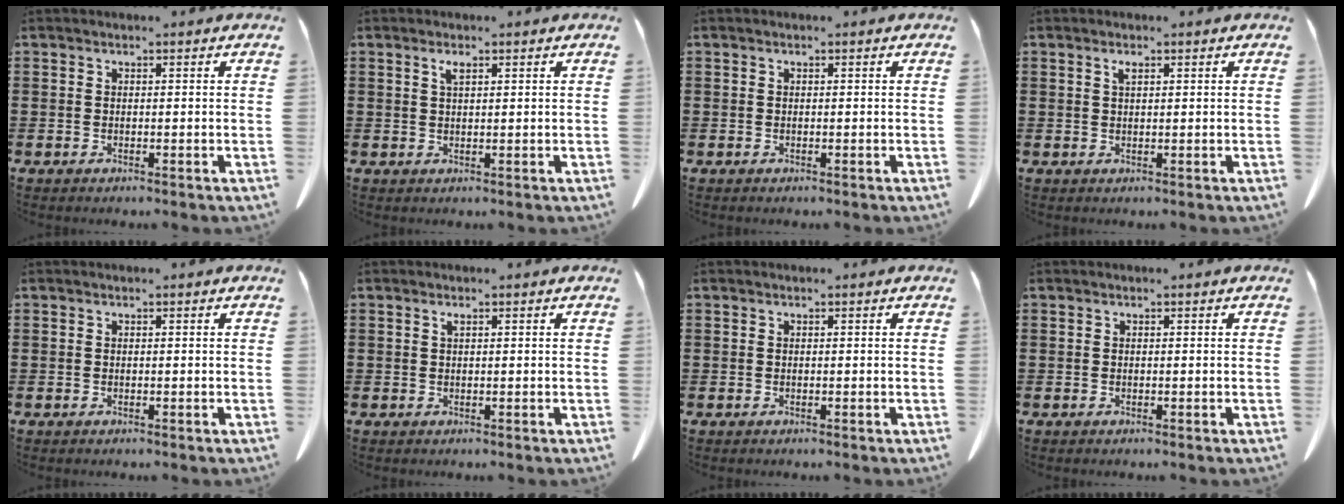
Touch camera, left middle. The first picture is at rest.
{"total": 1.6, "force": [0.9, 0.4, 1.3], "torque": [-0.029, 0.001, 0.016]}
{"total": 0.0}
{"total": 1.3, "force": [0.7, 0.3, 1.0], "torque": [-0.024, 0.001, 0.012]}
{"total": 0.0}
{"total": 0.6, "force": [0.4, 0.2, 0.5], "torque": [-0.011, 0.000, 0.007]}
{"total": 0.0}
{"total": 0.0}